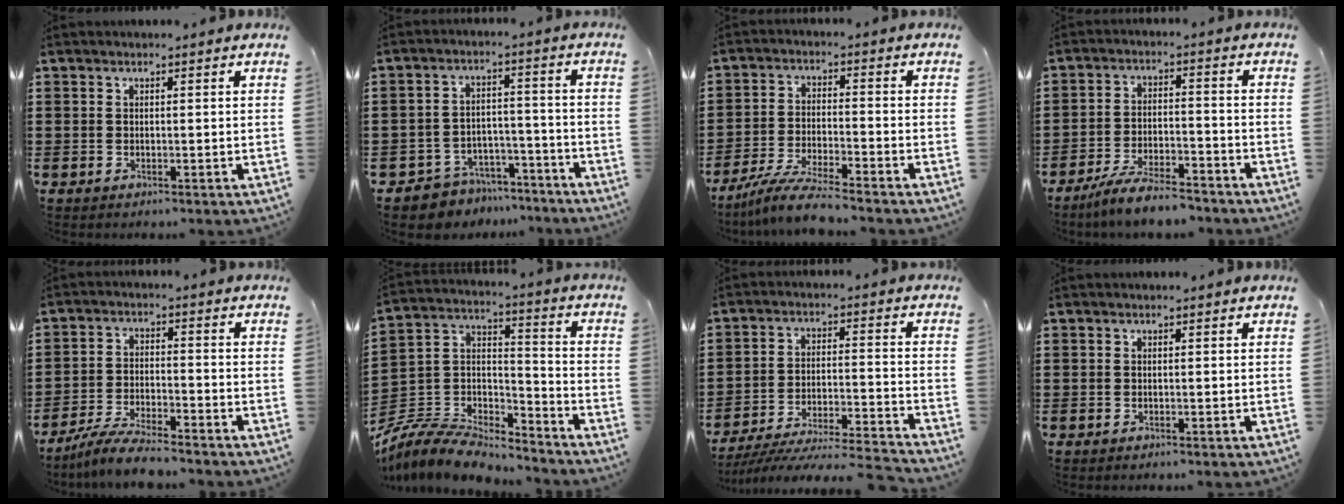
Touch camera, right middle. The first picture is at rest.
{"total": 5.8, "force": [-5.7, 1.5, -0.1], "torque": [-0.009, 0.020, -0.118]}
{"total": 6.7, "force": [-6.1, 0.0, 2.9], "torque": [-0.061, -0.008, -0.118]}
{"total": 6.5, "force": [-5.9, 0.7, 2.5], "torque": [-0.049, 0.003, -0.112]}
{"total": 6.2, "force": [-5.7, 0.5, 2.4], "torque": [-0.057, -0.004, -0.112]}
{"total": 8.9, "force": [-8.4, 2.2, 2.1], "torque": [-0.051, 0.013, -0.171]}
{"total": 6.2, "force": [-5.9, 0.3, 2.0], "torque": [-0.034, -0.009, -0.117]}
{"total": 0.0}